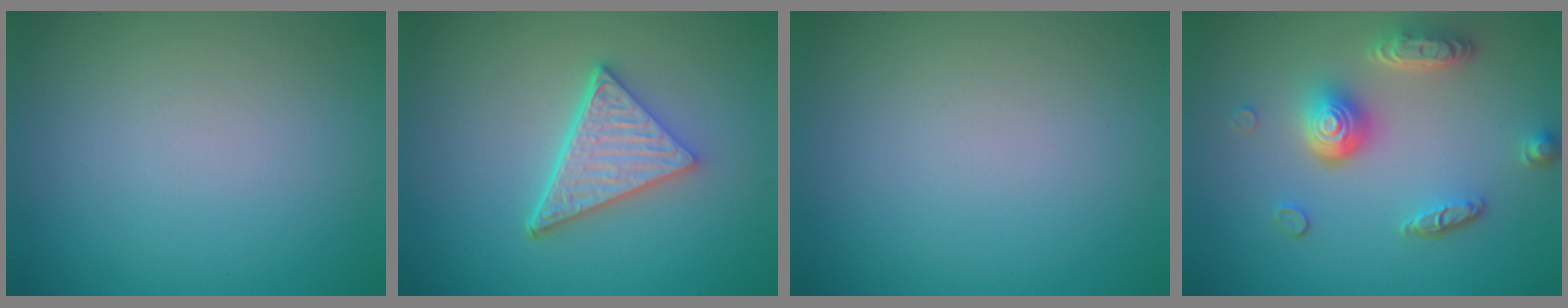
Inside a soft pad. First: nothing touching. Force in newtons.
{"total": 5.2, "press": 3.9, "slide": 3.5}
{"total": 0.0}
{"total": 5.1, "press": 3.7, "slide": 3.4}